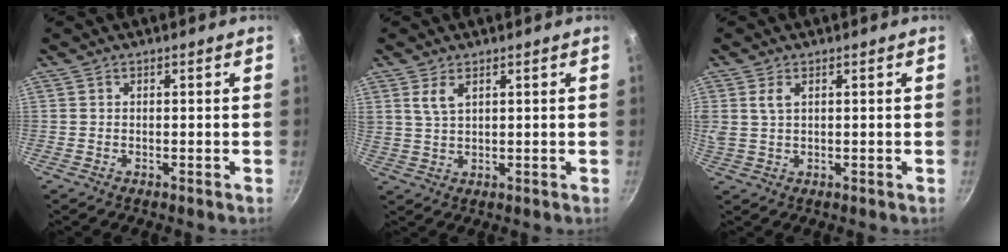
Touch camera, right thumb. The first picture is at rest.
{"total": 3.8, "force": [1.9, 1.6, 2.9], "torque": [-0.053, -0.008, 0.042]}
{"total": 3.4, "force": [1.3, 1.6, 2.7], "torque": [-0.054, 0.001, 0.029]}